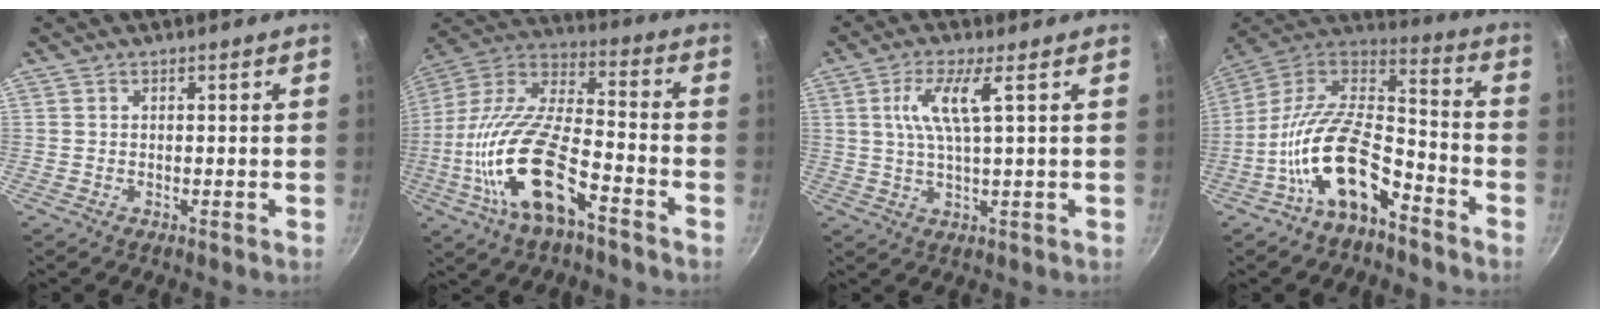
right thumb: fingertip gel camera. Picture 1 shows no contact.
{"total": 21.2, "force": [-8.3, 8.4, 17.6], "torque": [-0.367, 0.049, -0.152]}
{"total": 6.9, "force": [2.1, 1.0, 6.5], "torque": [-0.151, -0.002, 0.044]}
{"total": 17.1, "force": [-8.7, 7.9, 12.4], "torque": [-0.216, 0.086, -0.162]}